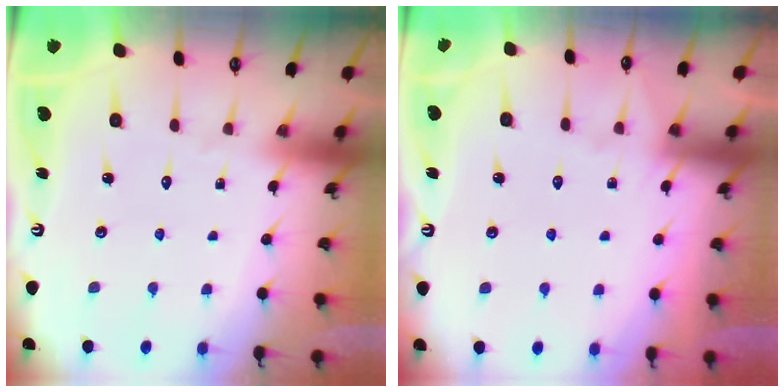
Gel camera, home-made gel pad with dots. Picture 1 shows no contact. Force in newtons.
{"total": 3.0, "press": 3.0, "slide": 0.4}